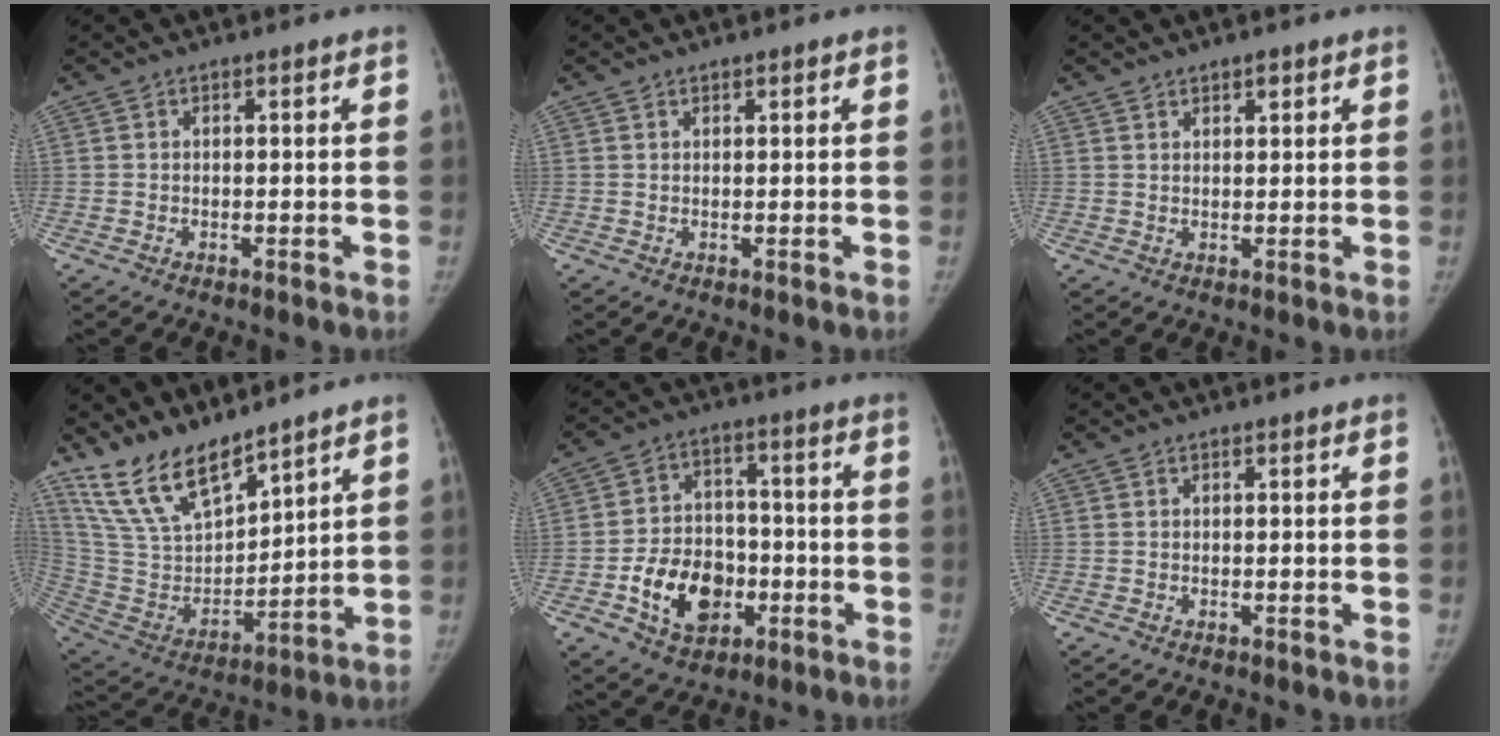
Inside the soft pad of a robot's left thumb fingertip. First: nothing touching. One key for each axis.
{"total": 0.6, "fx": 0.5, "fy": 0.2, "fz": 0.1, "tx": 0.000, "ty": -0.004, "tz": 0.008}
{"total": 1.9, "fx": 1.3, "fy": 0.9, "fz": 1.0, "tx": -0.007, "ty": -0.007, "tz": 0.019}
{"total": 16.2, "fx": 13.4, "fy": 5.6, "fz": 7.3, "tx": -0.109, "ty": -0.073, "tz": 0.271}
{"total": 13.8, "fx": -4.3, "fy": 10.1, "fz": 8.3, "tx": -0.098, "ty": 0.024, "tz": -0.066}
{"total": 0.0}